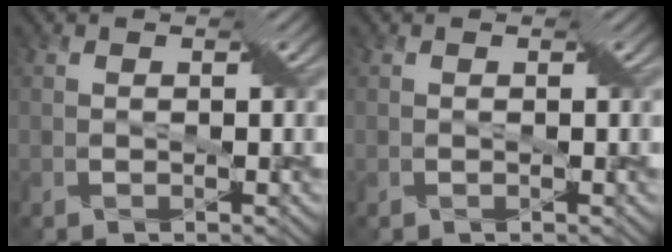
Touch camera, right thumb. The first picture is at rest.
{"total": 0.0}